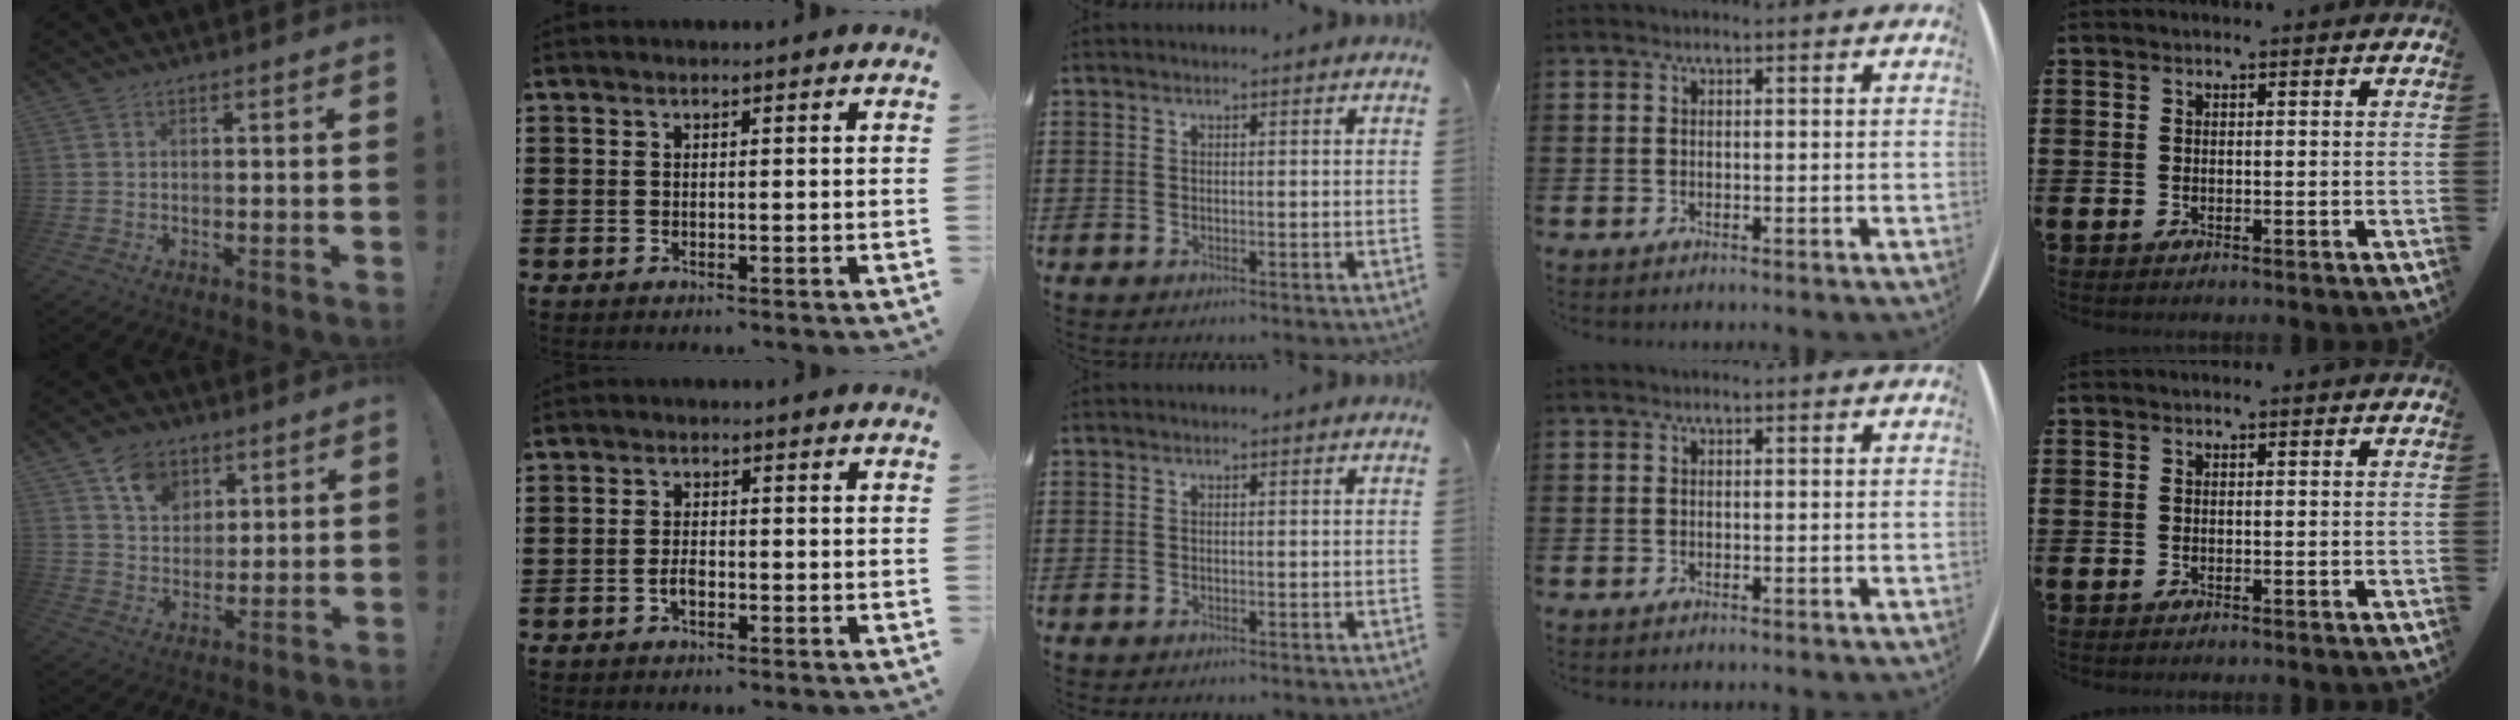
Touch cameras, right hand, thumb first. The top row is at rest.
{"thumb": {"total": 9.5, "force": [5.6, 7.0, 3.3], "torque": [-0.052, -0.026, 0.107]}, "index": {"total": 2.0, "force": [-0.8, 0.9, 1.6], "torque": [-0.041, -0.004, -0.016]}}